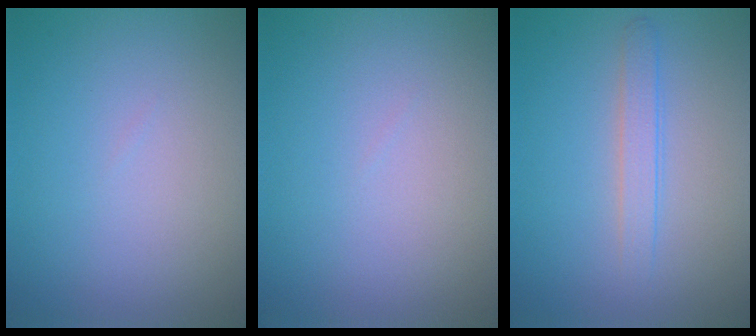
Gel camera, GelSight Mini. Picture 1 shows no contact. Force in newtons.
{"total": 0.0}
{"total": 1.8, "press": 1.8, "slide": 0.1}